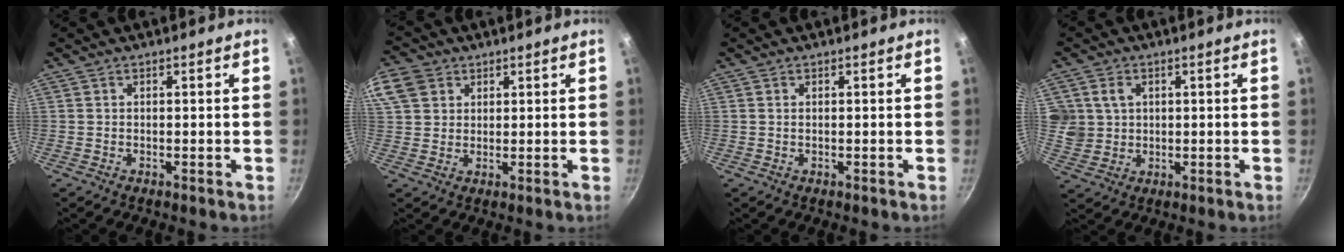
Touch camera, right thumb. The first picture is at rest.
{"total": 11.2, "force": [4.8, 9.0, 4.8], "torque": [-0.109, 0.017, 0.092]}
{"total": 0.0}
{"total": 6.0, "force": [1.6, 5.4, 2.2], "torque": [-0.022, -0.002, 0.037]}